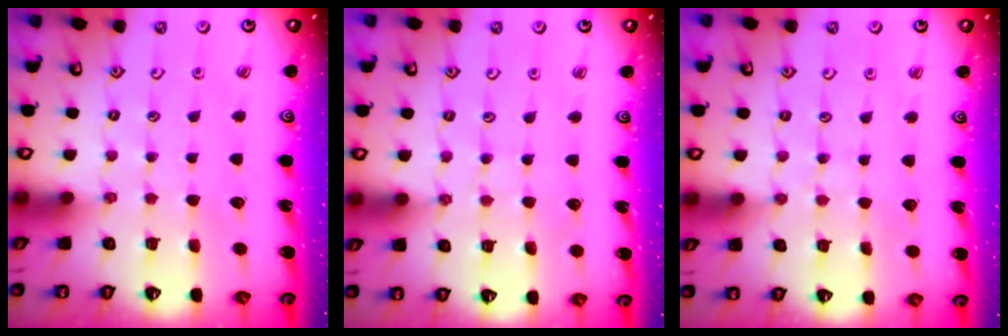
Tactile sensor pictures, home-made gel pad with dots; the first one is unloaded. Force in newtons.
{"total": 3.8, "press": 3.7, "slide": 0.5}
{"total": 3.8, "press": 3.7, "slide": 0.3}